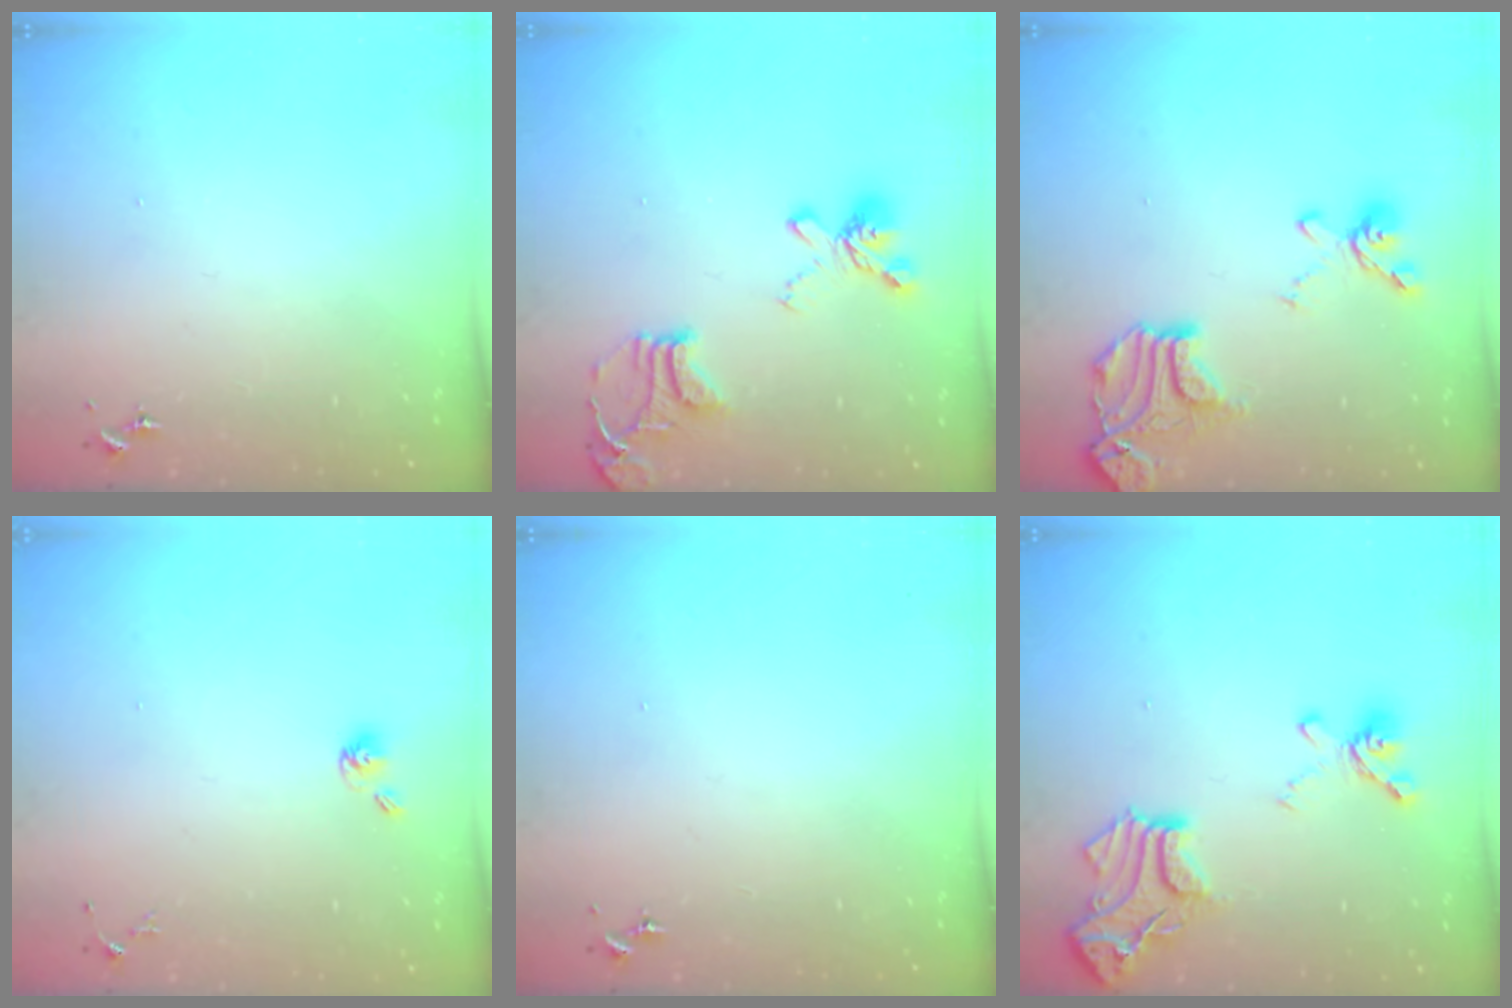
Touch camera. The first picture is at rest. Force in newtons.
{"total": 18.4, "press": 18.3, "slide": 1.8}
{"total": 19.1, "press": 19.0, "slide": 2.1}
{"total": 5.5, "press": 5.0, "slide": 2.2}
{"total": 0.0}
{"total": 16.9, "press": 16.9, "slide": 1.4}